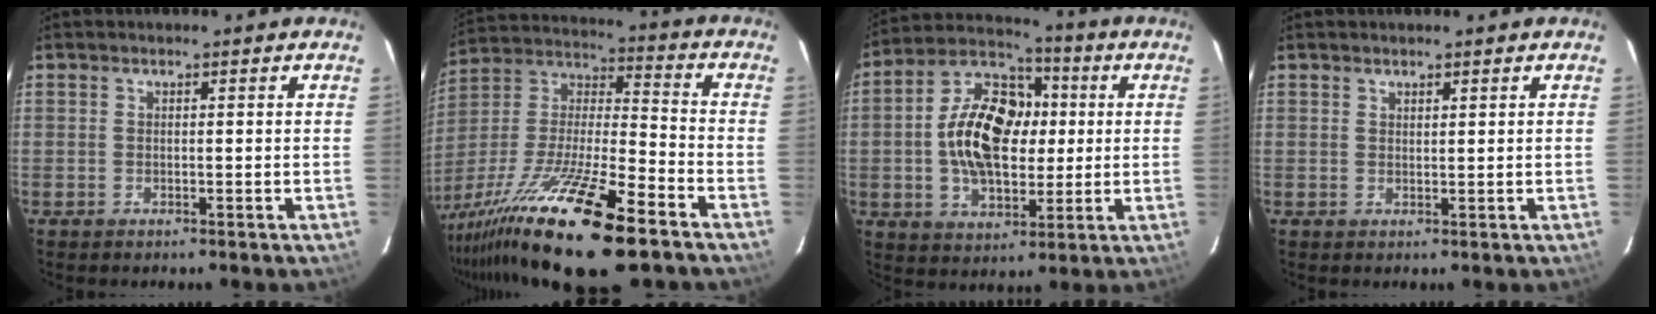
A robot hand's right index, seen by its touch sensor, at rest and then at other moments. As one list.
[{"total": 26.1, "force": [-17.6, 4.1, 18.9], "torque": [-0.353, -0.042, -0.309]}, {"total": 16.7, "force": [0.5, 10.5, 12.9], "torque": [-0.246, 0.028, 0.009]}, {"total": 1.0, "force": [1.0, 0.2, 0.3], "torque": [-0.006, -0.001, 0.017]}]